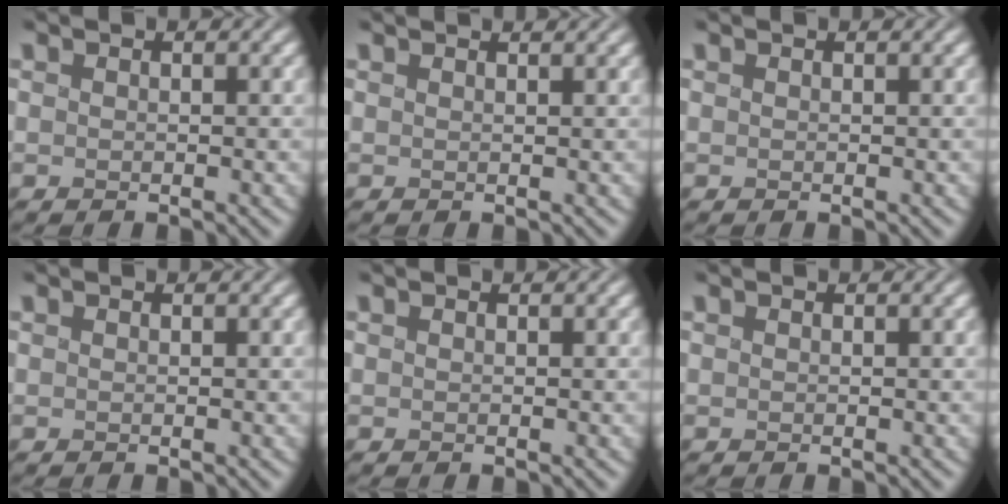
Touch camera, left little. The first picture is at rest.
{"total": 0.9, "force": [0.9, 0.0, 0.2], "torque": [-0.001, 0.003, 0.013]}
{"total": 0.0}
{"total": 0.0}
{"total": 0.0}
{"total": 0.0}